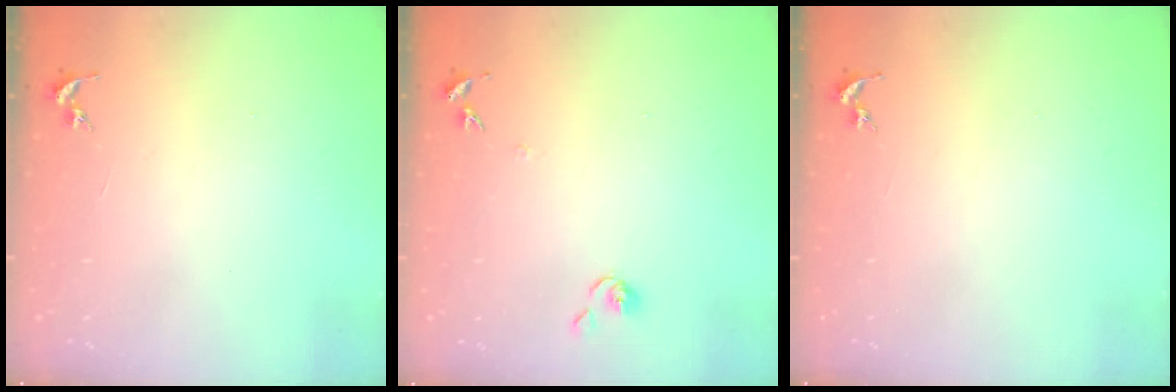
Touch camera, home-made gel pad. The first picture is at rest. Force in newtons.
{"total": 4.8, "press": 4.8, "slide": 0.4}
{"total": 0.0}